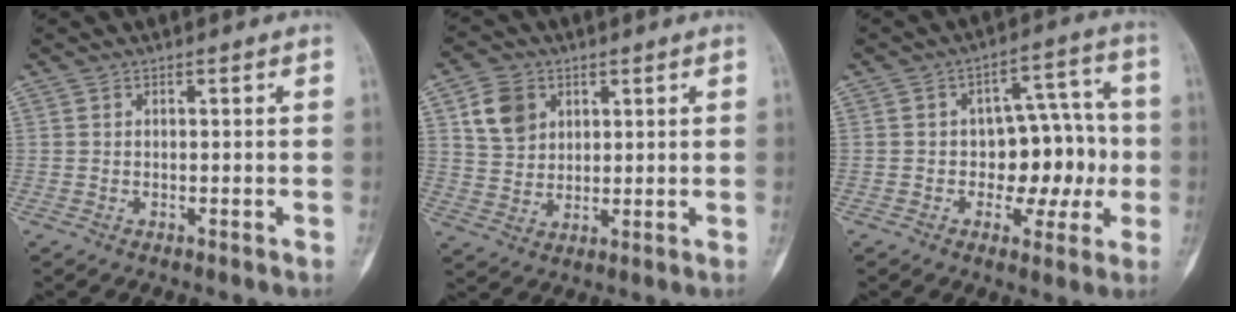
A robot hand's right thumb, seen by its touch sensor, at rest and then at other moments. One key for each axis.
{"total": 7.9, "fx": 3.2, "fy": 6.2, "fz": 3.6, "tx": -0.040, "ty": -0.009, "tz": 0.065}
{"total": 12.1, "fx": -1.5, "fy": 7.8, "fz": 9.2, "tx": -0.065, "ty": 0.044, "tz": -0.019}